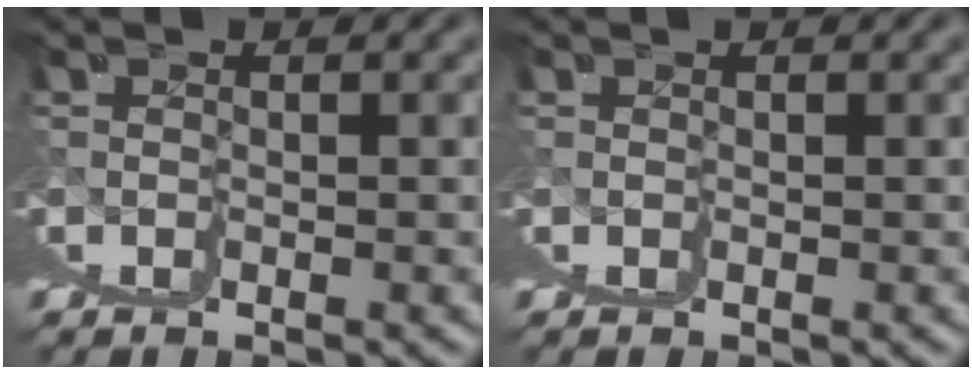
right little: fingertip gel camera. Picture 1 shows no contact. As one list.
[{"total": 0.0}]